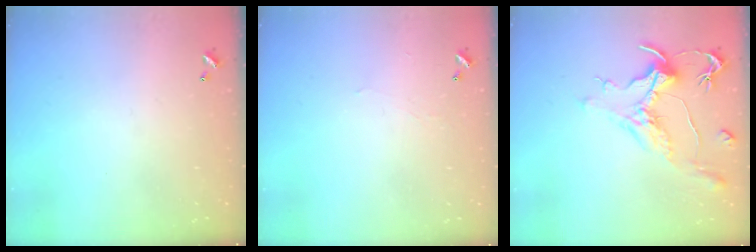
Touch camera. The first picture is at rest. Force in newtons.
{"total": 0.9, "press": 0.7, "slide": 0.4}
{"total": 1.3, "press": 1.1, "slide": 0.7}